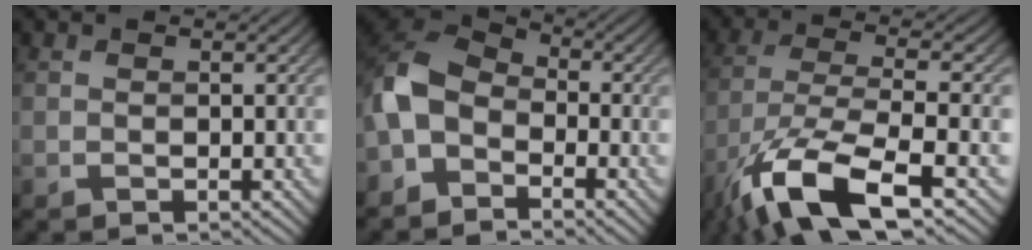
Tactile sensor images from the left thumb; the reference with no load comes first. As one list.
[{"total": 8.2, "force": [-3.8, 5.3, 5.0], "torque": [-0.113, -0.002, -0.093]}, {"total": 12.9, "force": [-7.3, 3.8, 9.8], "torque": [-0.202, -0.015, -0.144]}]